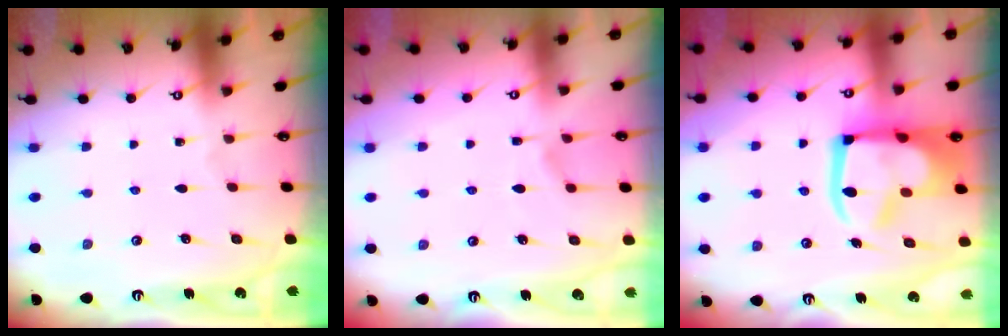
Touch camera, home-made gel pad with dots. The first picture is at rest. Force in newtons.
{"total": 2.2, "press": 1.9, "slide": 1.1}
{"total": 14.4, "press": 14.3, "slide": 2.0}